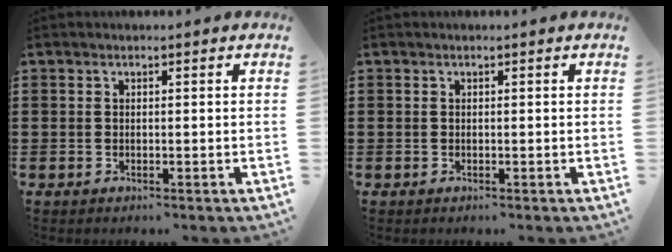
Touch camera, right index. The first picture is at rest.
{"total": 0.0}